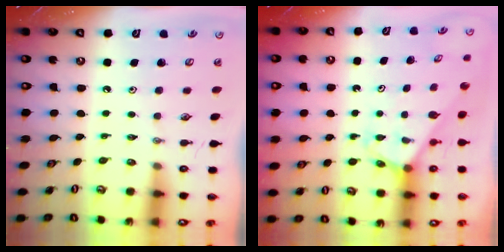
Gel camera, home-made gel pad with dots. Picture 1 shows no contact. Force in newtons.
{"total": 2.4, "press": 2.4, "slide": 0.2}